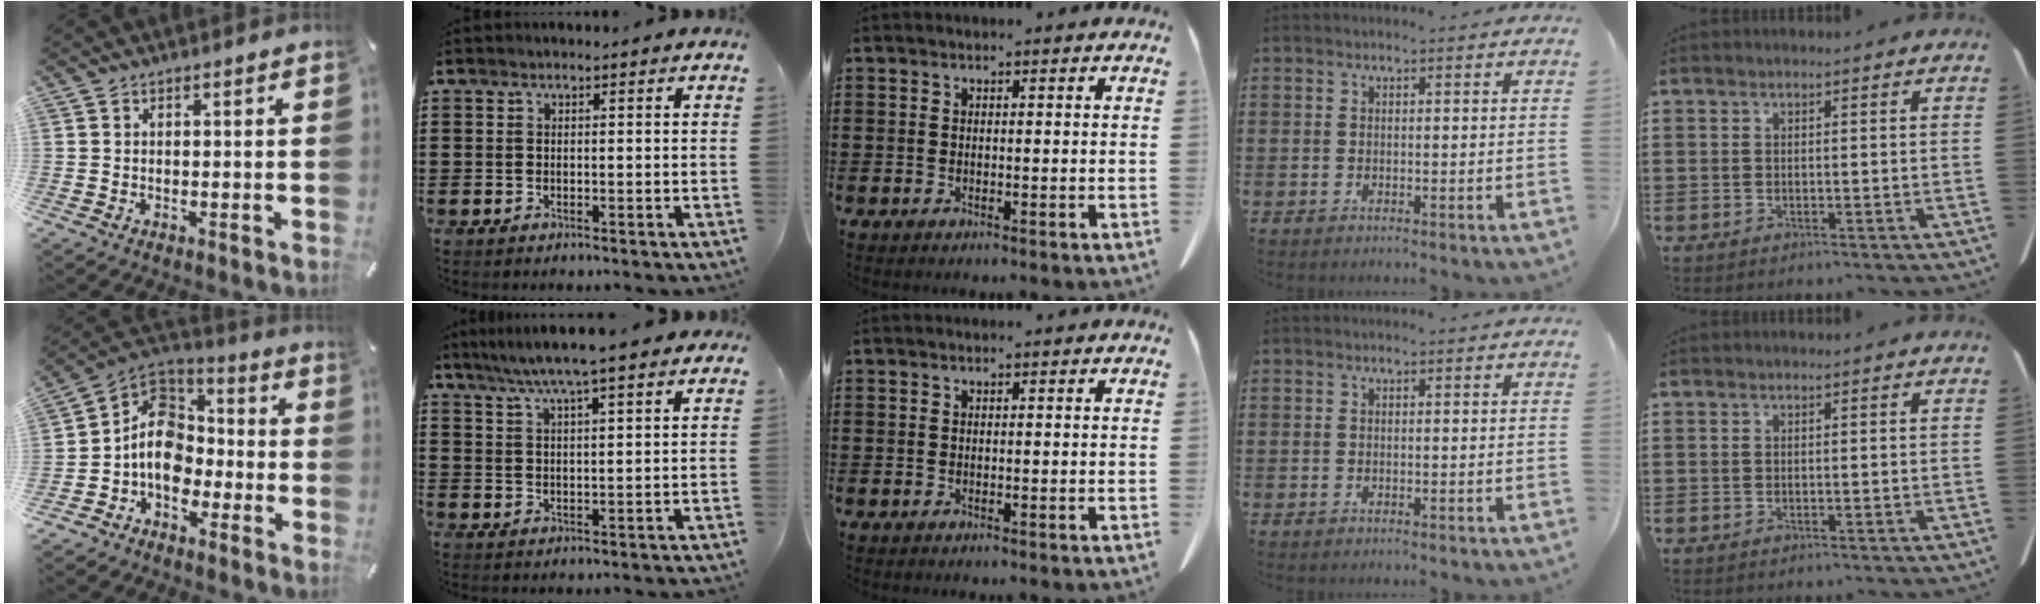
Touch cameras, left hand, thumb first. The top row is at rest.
{"thumb": {"total": 11.0, "force": [-4.0, 8.7, 5.4], "torque": [-0.130, 0.015, -0.075]}, "index": {"total": 6.2, "force": [5.1, 0.1, 3.5], "torque": [-0.083, -0.014, 0.088]}}